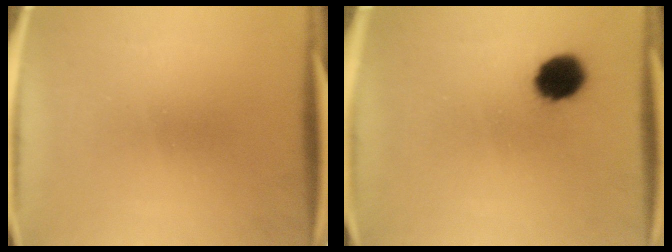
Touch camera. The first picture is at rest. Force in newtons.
{"total": 8.6}